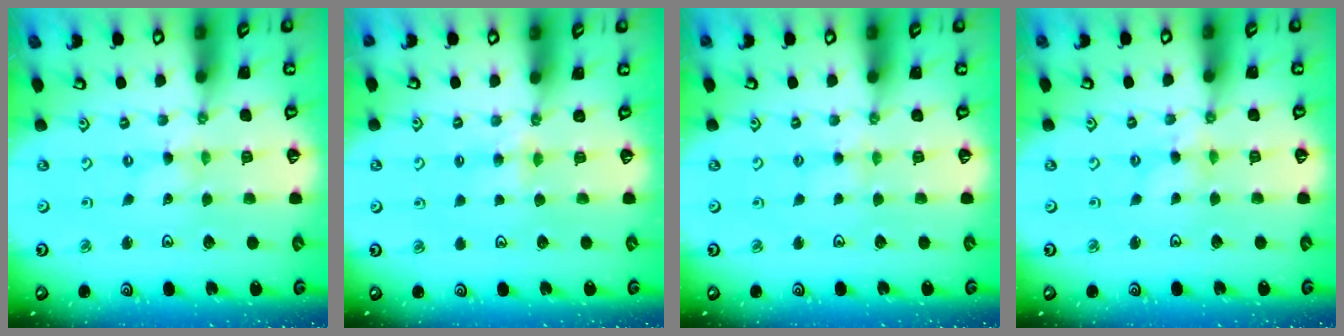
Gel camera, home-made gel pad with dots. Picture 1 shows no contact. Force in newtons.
{"total": 3.8, "press": 3.8, "slide": 0.6}
{"total": 3.7, "press": 3.7, "slide": 0.5}
{"total": 2.6, "press": 2.6, "slide": 0.3}